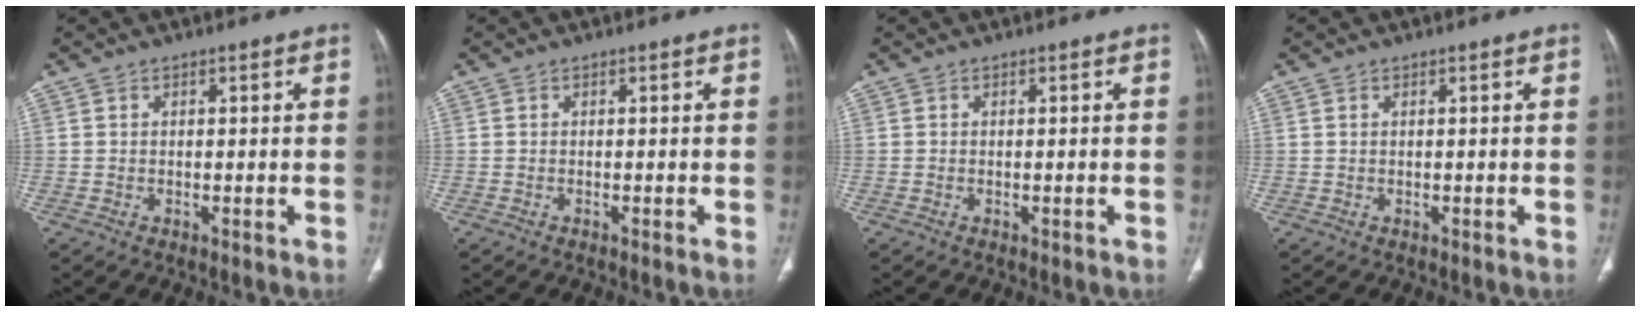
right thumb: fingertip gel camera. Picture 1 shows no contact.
{"total": 0.9, "force": [0.3, 0.1, -0.8], "torque": [0.015, 0.003, 0.003]}
{"total": 0.7, "force": [0.3, 0.2, -0.5], "torque": [0.006, 0.000, 0.008]}
{"total": 0.0}